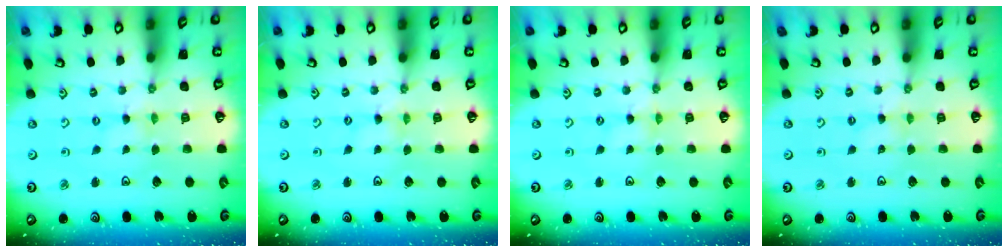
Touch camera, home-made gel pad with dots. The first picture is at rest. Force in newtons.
{"total": 1.1, "press": 1.1, "slide": 0.1}
{"total": 0.0}
{"total": 0.8, "press": 0.7, "slide": 0.3}